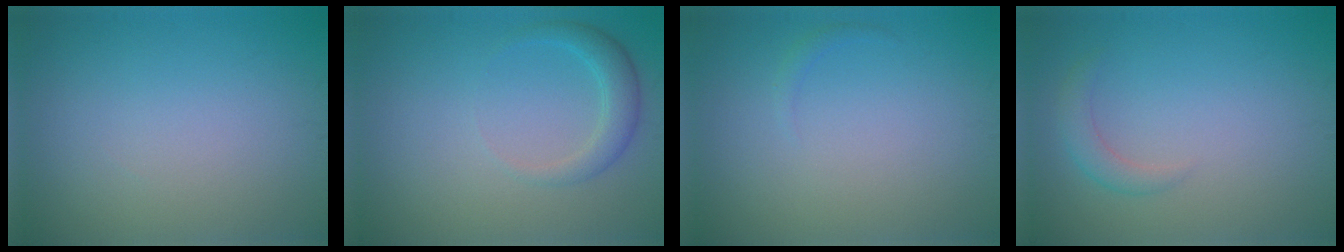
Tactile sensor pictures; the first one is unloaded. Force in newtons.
{"total": 2.2, "press": 2.2, "slide": 0.2}
{"total": 0.6, "press": 0.6, "slide": 0.1}
{"total": 1.6, "press": 1.6, "slide": 0.1}